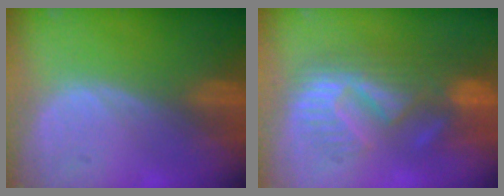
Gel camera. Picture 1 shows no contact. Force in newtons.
{"total": 10.4, "press": 9.6, "slide": 3.8}